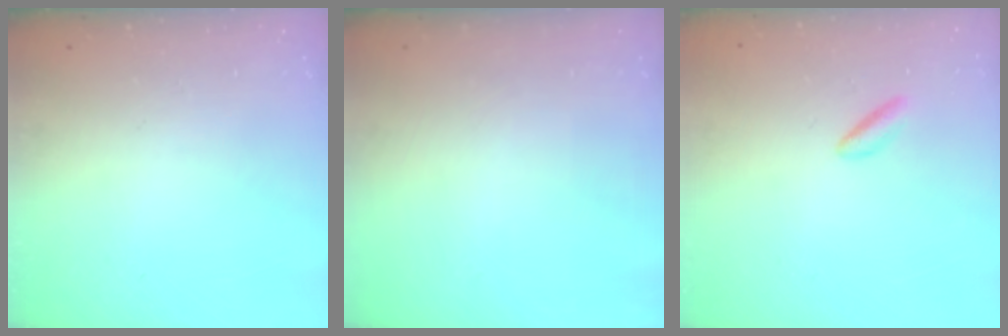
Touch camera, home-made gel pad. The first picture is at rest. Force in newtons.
{"total": 0.0}
{"total": 1.8, "press": 1.6, "slide": 0.9}